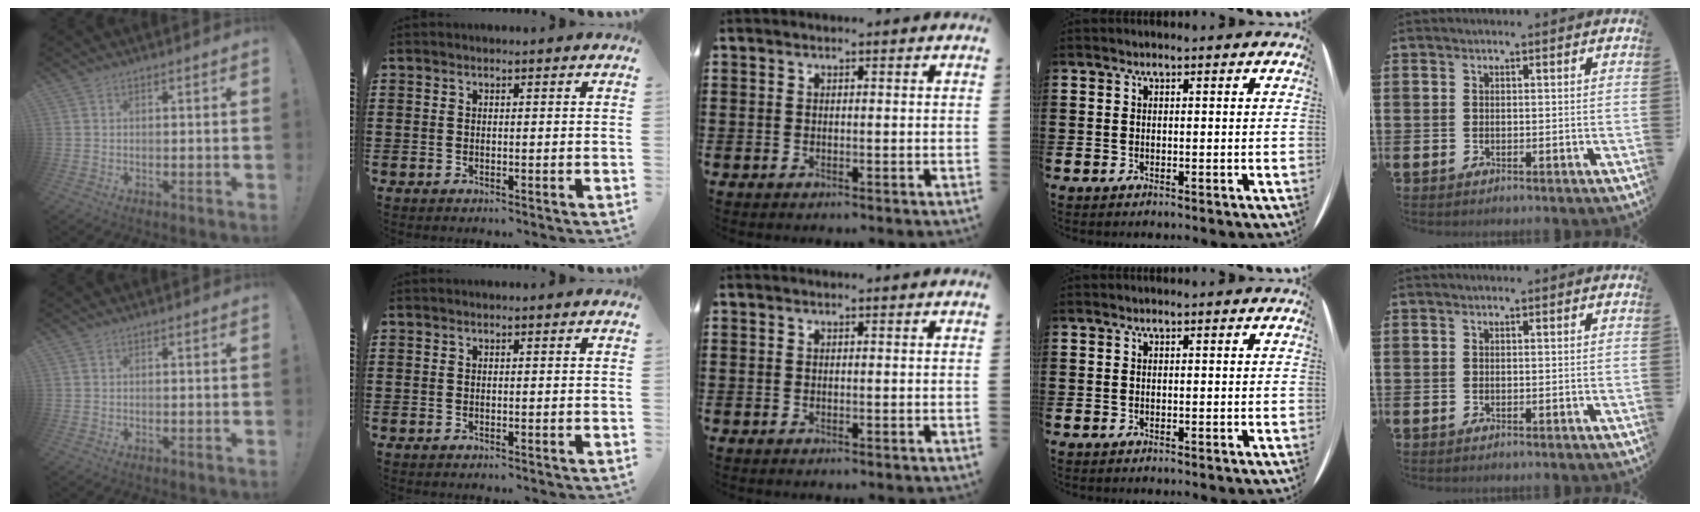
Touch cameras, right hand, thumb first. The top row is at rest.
{}